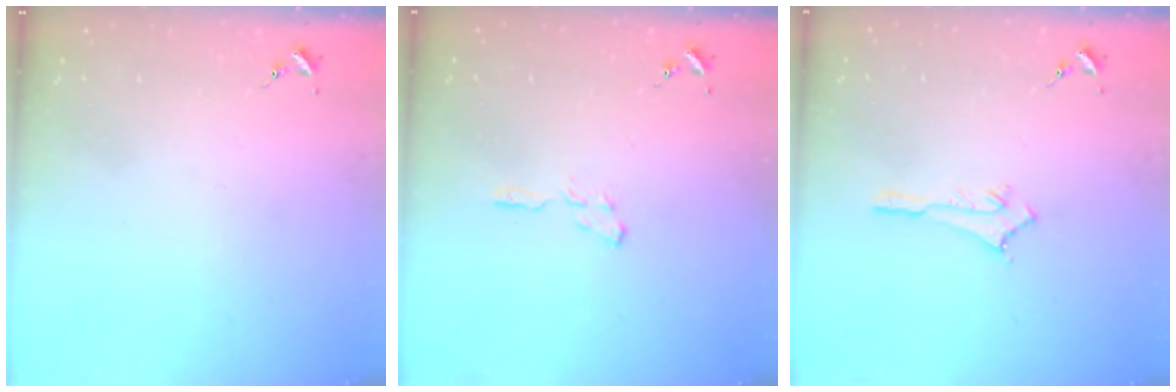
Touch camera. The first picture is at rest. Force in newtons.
{"total": 4.5, "press": 4.5, "slide": 0.5}
{"total": 2.9, "press": 2.9, "slide": 0.2}